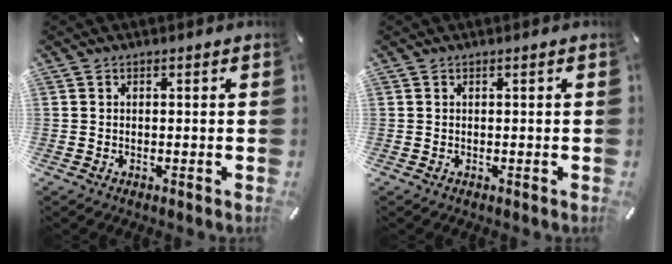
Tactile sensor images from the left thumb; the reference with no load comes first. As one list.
[{"total": 0.0}]